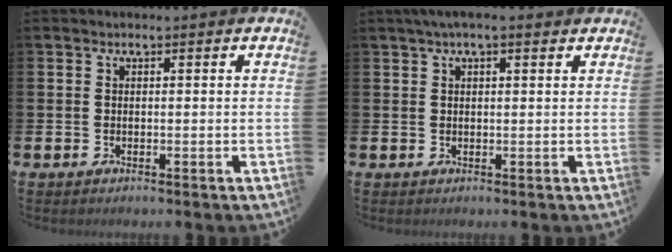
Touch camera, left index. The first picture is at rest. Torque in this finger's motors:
{"motor_torque": [0.94, -1.11, 0.23, 0.16]}